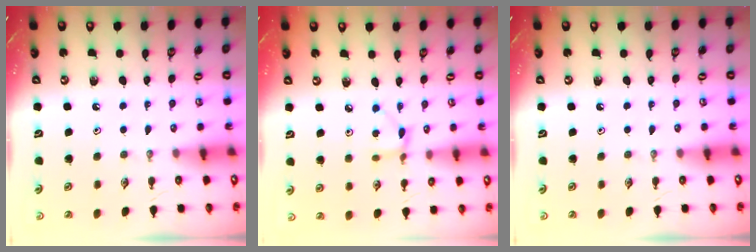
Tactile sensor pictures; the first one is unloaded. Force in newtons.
{"total": 4.0, "press": 4.0, "slide": 0.4}
{"total": 0.0}